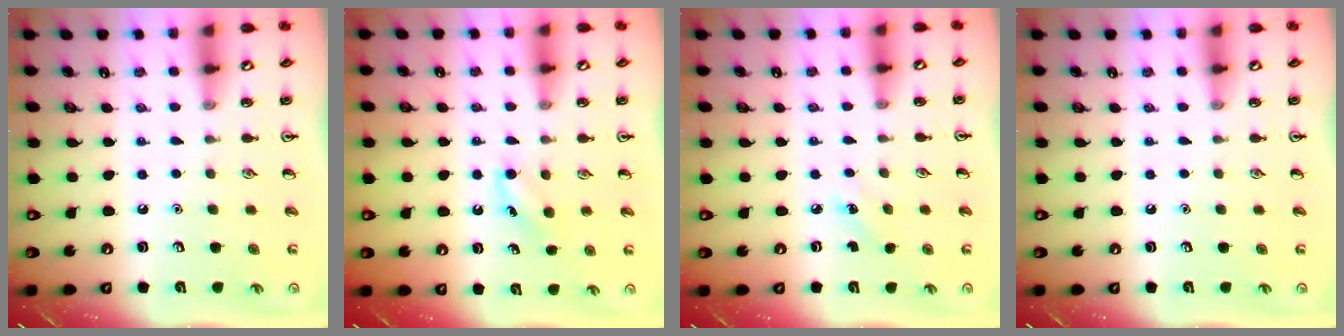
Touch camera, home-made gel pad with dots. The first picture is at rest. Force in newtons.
{"total": 4.3, "press": 4.1, "slide": 1.3}
{"total": 2.8, "press": 2.6, "slide": 1.0}
{"total": 0.0}